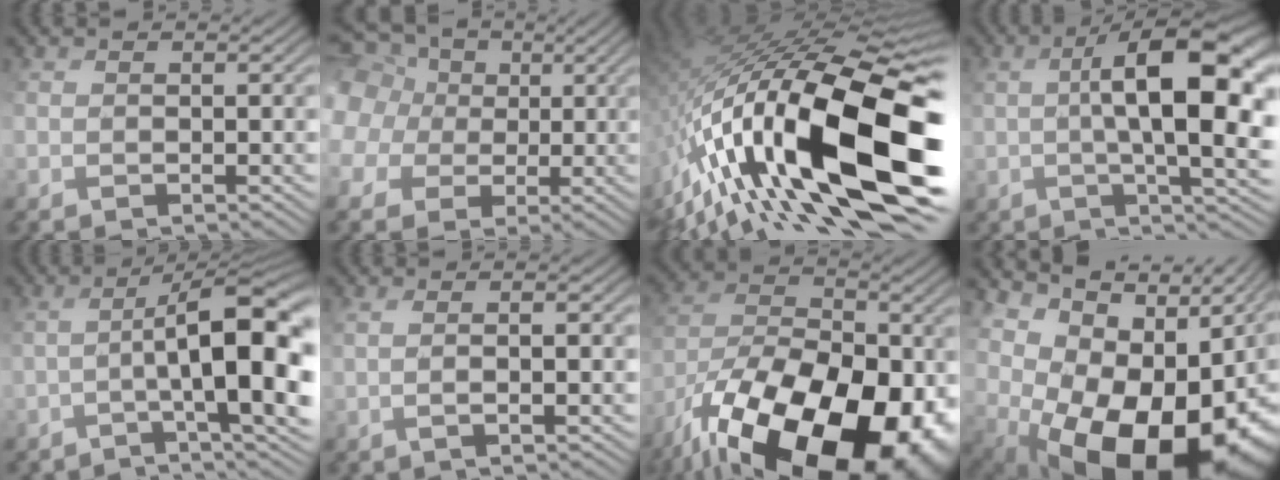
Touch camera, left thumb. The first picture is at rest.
{"total": 14.1, "force": [4.5, 12.4, 5.2], "torque": [-0.238, 0.029, 0.074]}
{"total": 19.1, "force": [-6.0, 7.9, 16.3], "torque": [-0.319, -0.016, -0.099]}
{"total": 12.5, "force": [0.8, 4.1, 11.8], "torque": [-0.165, 0.007, 0.033]}
{"total": 12.2, "force": [-1.9, 2.8, 11.7], "torque": [-0.138, 0.007, -0.013]}
{"total": 2.2, "force": [0.6, 0.5, 2.0], "torque": [-0.034, 0.013, 0.014]}
{"total": 20.6, "force": [-12.8, 10.3, 12.4], "torque": [-0.226, -0.053, -0.190]}
{"total": 18.2, "force": [-2.2, 13.2, 12.2], "torque": [-0.161, 0.007, -0.002]}